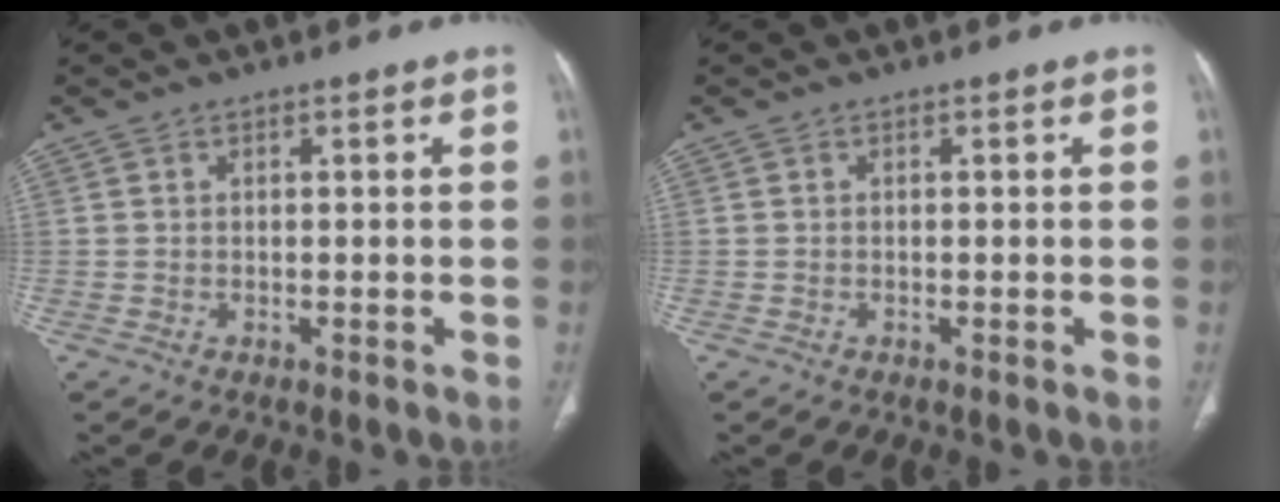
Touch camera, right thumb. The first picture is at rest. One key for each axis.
{"total": 0.0}